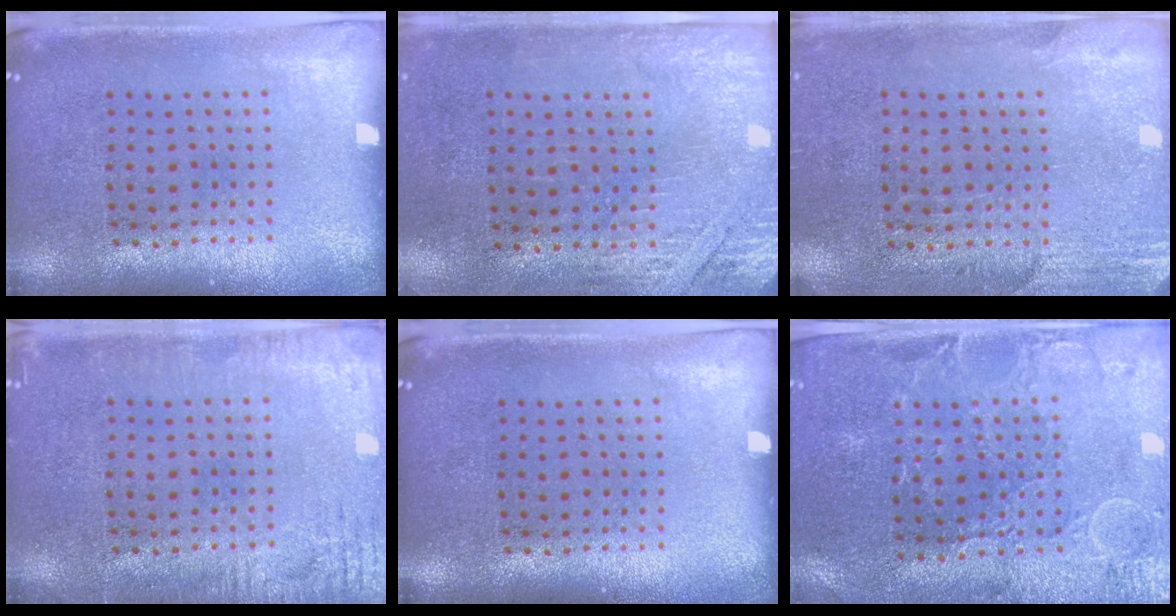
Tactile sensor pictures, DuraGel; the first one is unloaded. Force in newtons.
{"total": 2.7, "press": 2.3, "slide": 1.4}
{"total": 2.8, "press": 2.5, "slide": 1.2}
{"total": 3.0, "press": 3.0, "slide": 0.2}
{"total": 0.0}
{"total": 0.8, "press": 0.7, "slide": 0.4}